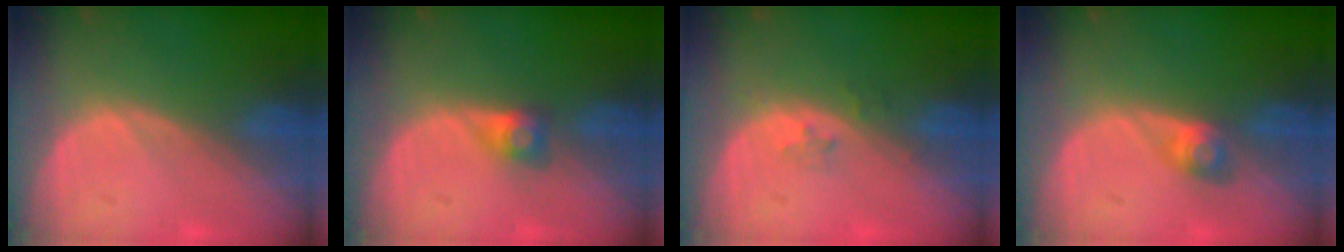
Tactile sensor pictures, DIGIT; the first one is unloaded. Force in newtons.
{"total": 2.6, "press": 2.4, "slide": 1.0}
{"total": 1.9, "press": 1.4, "slide": 1.2}
{"total": 2.8, "press": 2.5, "slide": 1.2}